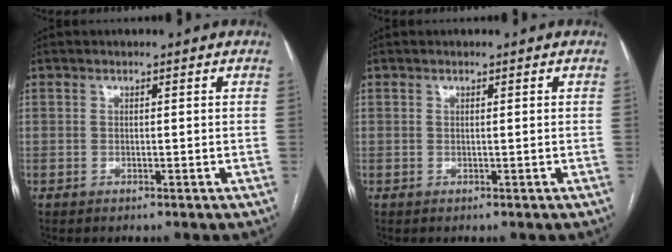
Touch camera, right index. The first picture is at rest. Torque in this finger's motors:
{"motor_torque": [-0.05, -0.02, 0.08, 0.01]}